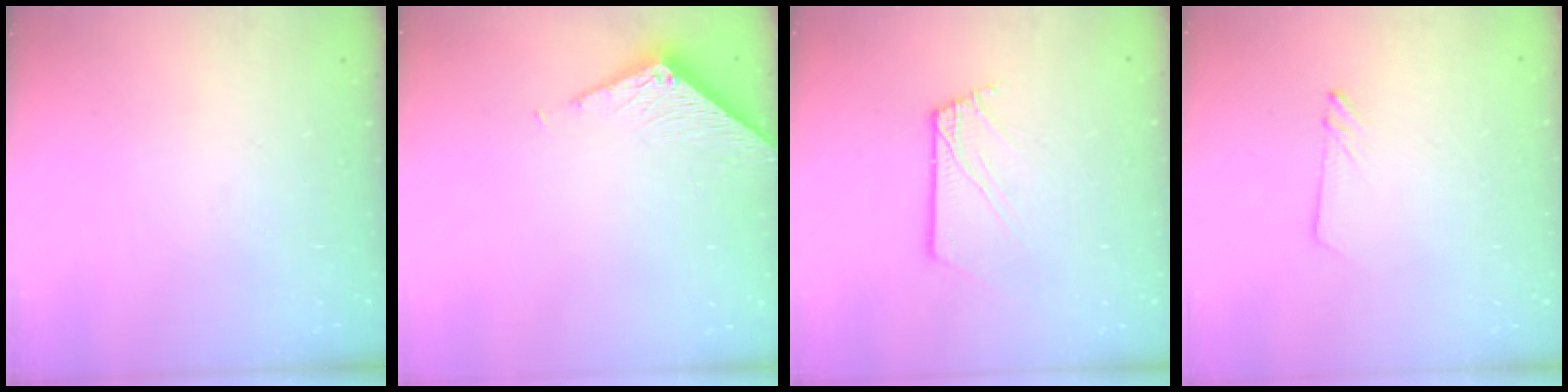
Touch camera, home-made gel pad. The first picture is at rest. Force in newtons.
{"total": 5.6, "press": 5.5, "slide": 0.4}
{"total": 3.2, "press": 3.2, "slide": 0.3}
{"total": 1.5, "press": 1.5, "slide": 0.1}